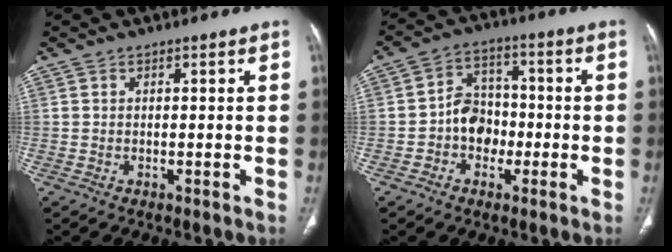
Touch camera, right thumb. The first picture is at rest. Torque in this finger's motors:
{"motor_torque": [0.72, 1.15, 0.69, -0.79, -0.01]}